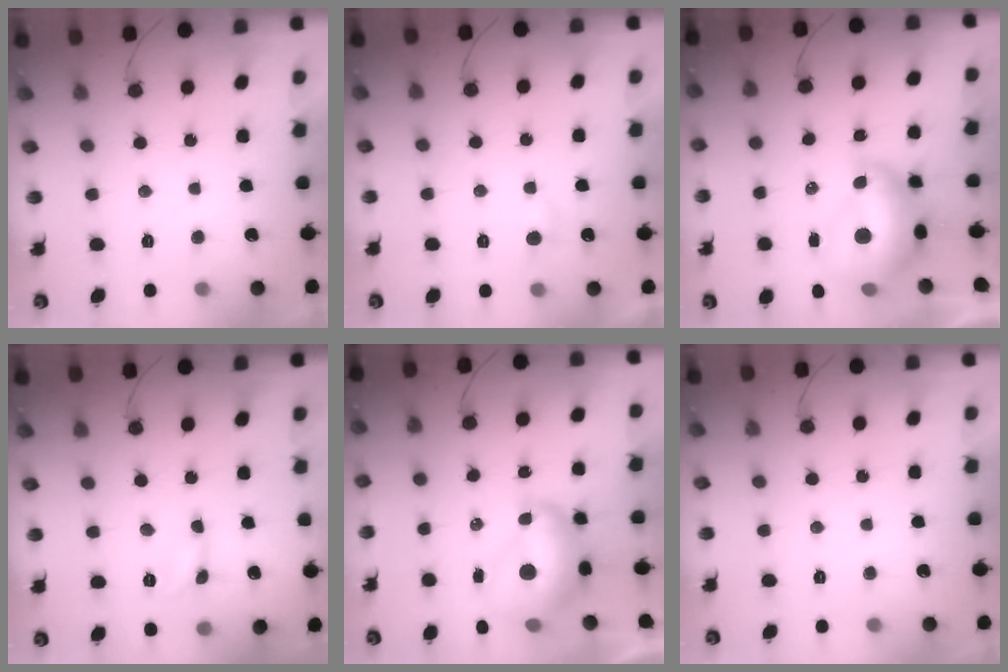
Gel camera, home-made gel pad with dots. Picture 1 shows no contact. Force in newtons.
{"total": 3.0, "press": 3.0, "slide": 0.3}
{"total": 12.3, "press": 12.3, "slide": 1.1}
{"total": 2.5, "press": 2.5, "slide": 0.3}
{"total": 11.5, "press": 11.4, "slide": 1.2}
{"total": 0.0}